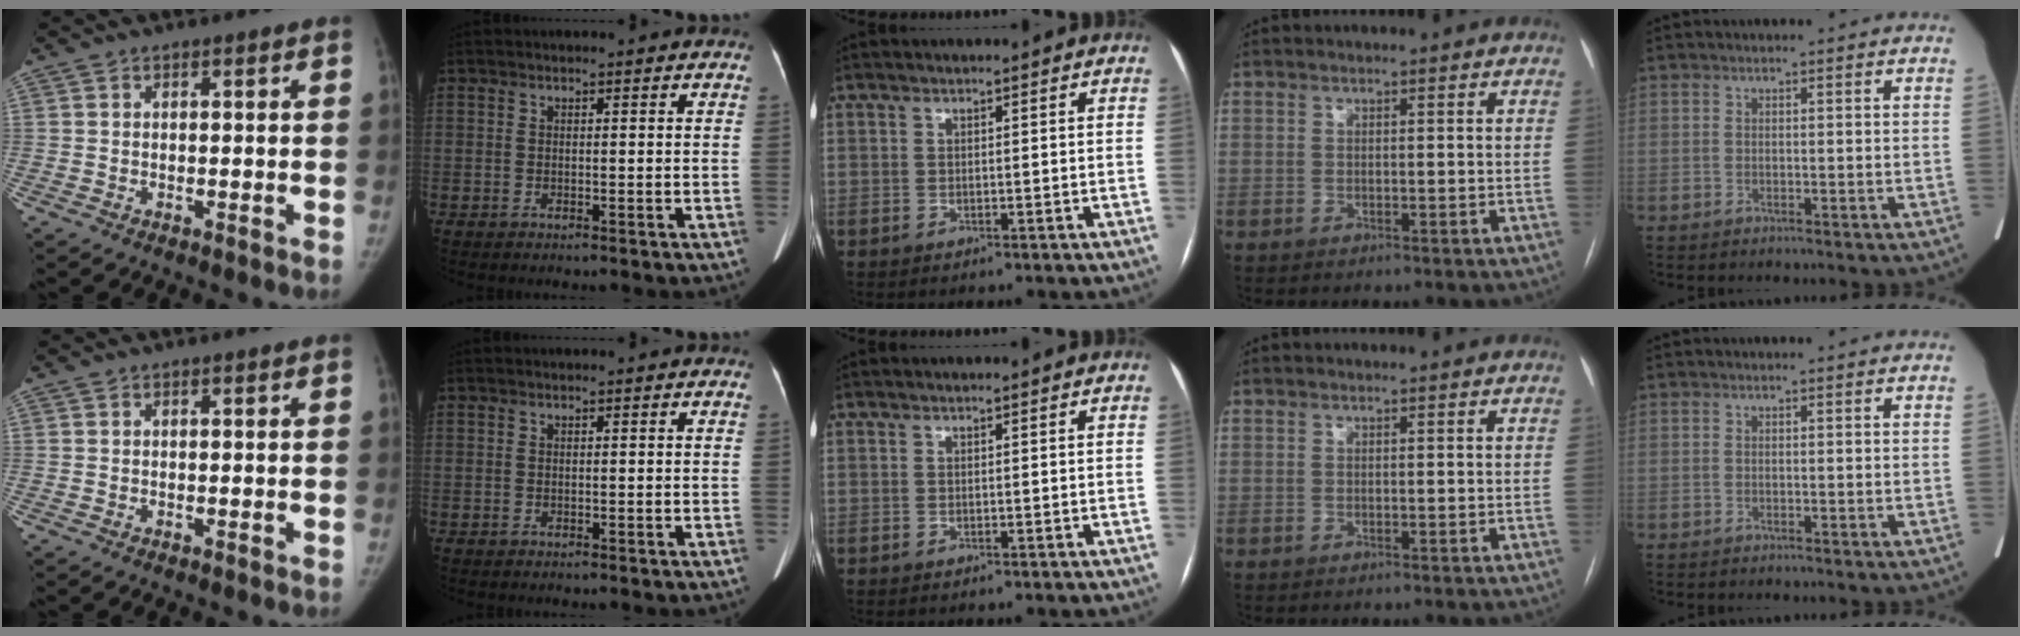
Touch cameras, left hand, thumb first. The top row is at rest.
{}